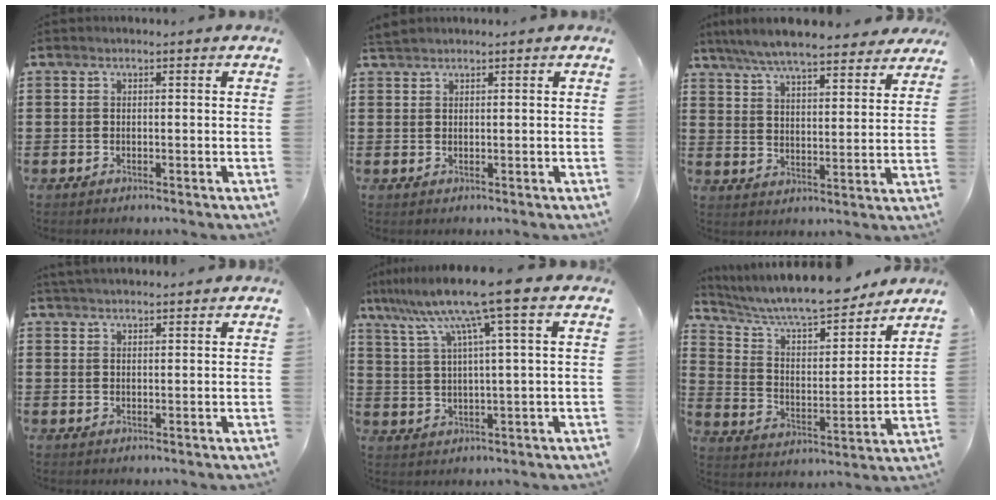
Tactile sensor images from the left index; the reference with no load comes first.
{"total": 1.3, "force": [1.3, 0.2, 0.4], "torque": [-0.010, 0.001, 0.025]}
{"total": 7.1, "force": [6.6, 0.5, 2.8], "torque": [-0.079, -0.029, 0.116]}
{"total": 2.2, "force": [2.2, 0.1, 0.2], "torque": [-0.010, -0.002, 0.043]}
{"total": 10.2, "force": [6.5, -0.6, 7.8], "torque": [-0.178, -0.020, 0.104]}
{"total": 9.4, "force": [8.6, 1.2, 3.4], "torque": [-0.095, -0.061, 0.145]}